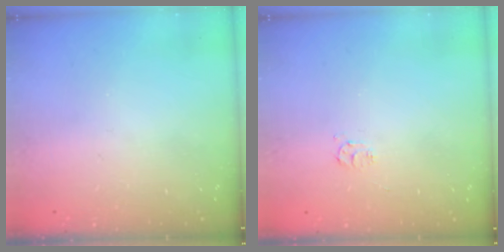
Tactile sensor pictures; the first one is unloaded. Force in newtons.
{"total": 4.0, "press": 3.9, "slide": 0.4}